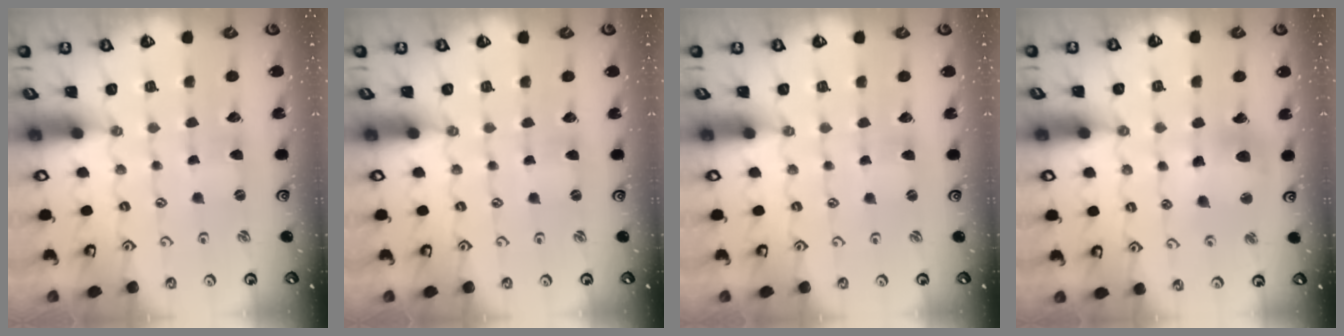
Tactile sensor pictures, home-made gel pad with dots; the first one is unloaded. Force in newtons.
{"total": 0.0}
{"total": 0.0}
{"total": 11.1, "press": 10.8, "slide": 2.2}